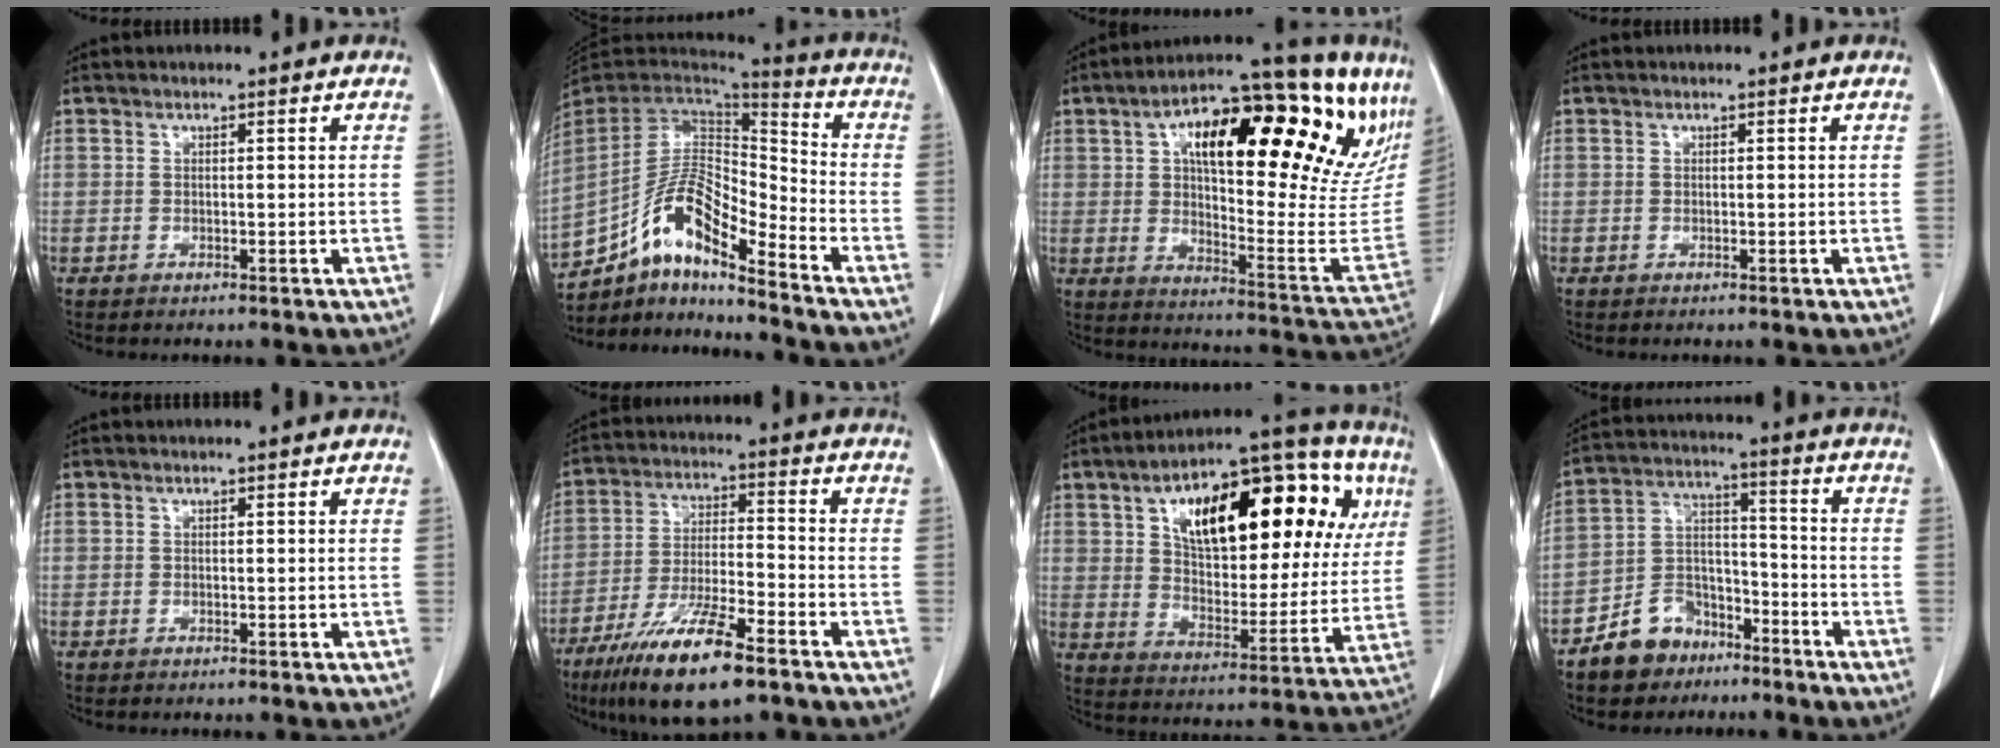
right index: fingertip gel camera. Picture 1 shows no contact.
{"total": 13.7, "force": [-9.5, 3.2, 9.3], "torque": [-0.176, 0.026, -0.172]}
{"total": 31.5, "force": [16.8, 10.3, 24.6], "torque": [-0.313, 0.052, 0.235]}
{"total": 0.0}
{"total": 0.0}
{"total": 13.9, "force": [-8.9, 2.3, 10.4], "torque": [-0.196, -0.027, -0.156]}
{"total": 27.0, "force": [9.6, 11.2, 22.6], "torque": [-0.339, 0.058, 0.146]}
{"total": 9.4, "force": [-6.5, 6.2, 2.5], "torque": [-0.049, 0.024, -0.116]}